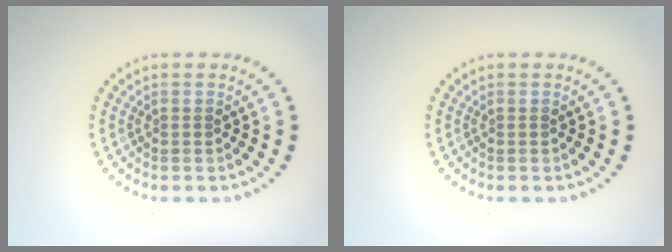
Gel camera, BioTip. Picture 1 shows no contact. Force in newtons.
{"total": 0.0}